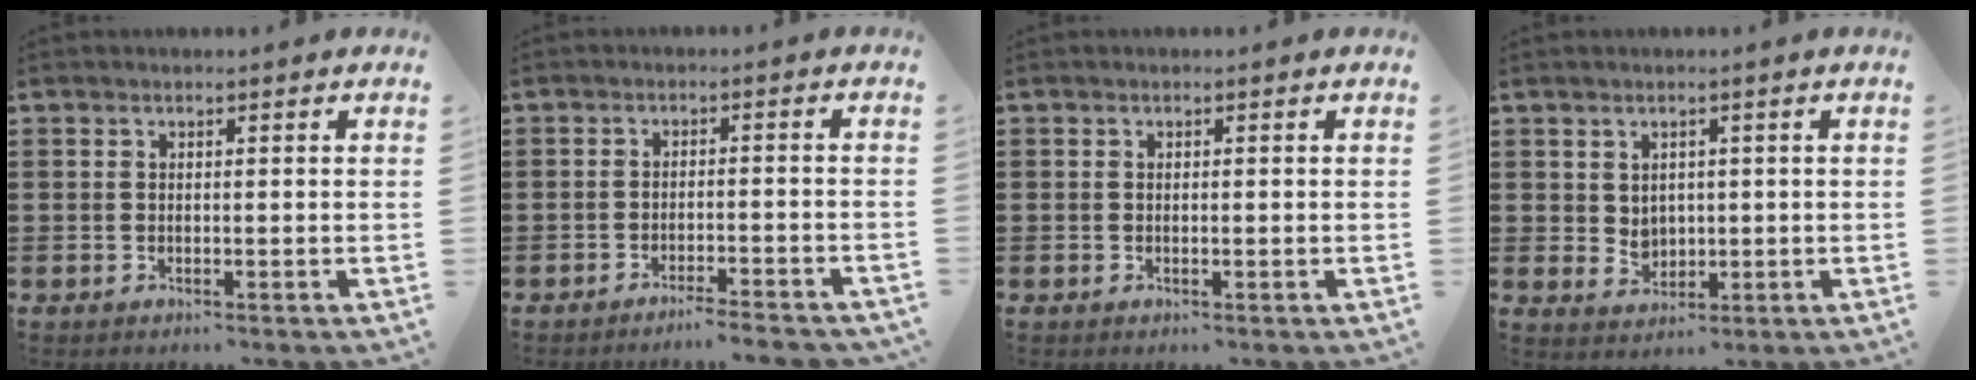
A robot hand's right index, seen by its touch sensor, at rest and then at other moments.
{"total": 2.8, "force": [-2.7, -0.4, 0.8], "torque": [-0.016, -0.003, -0.055]}
{"total": 0.0}
{"total": 2.7, "force": [1.2, 2.3, 0.7], "torque": [-0.015, 0.005, 0.019]}